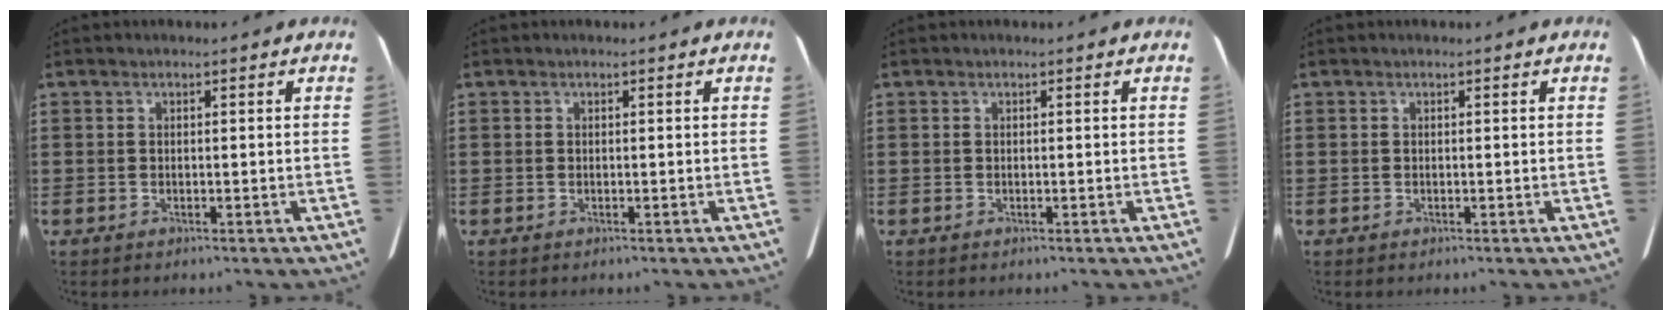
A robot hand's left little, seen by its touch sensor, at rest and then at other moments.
{"total": 0.0}
{"total": 0.0}
{"total": 0.0}